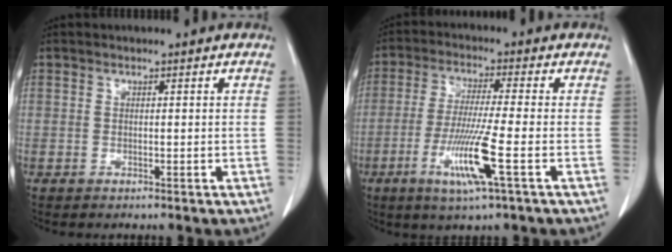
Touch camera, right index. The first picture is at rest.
{"total": 9.6, "force": [-3.5, -0.6, 8.9], "torque": [-0.177, -0.022, -0.068]}